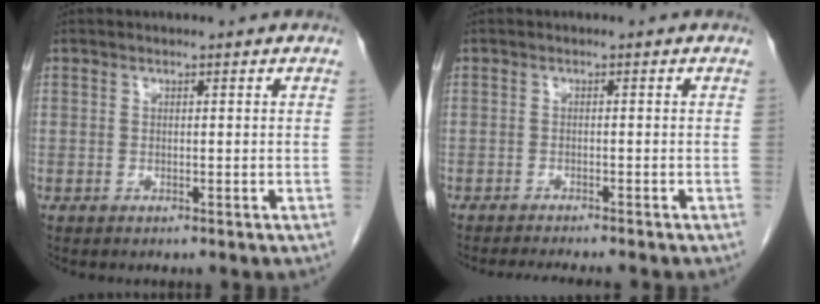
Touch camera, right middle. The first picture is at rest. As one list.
[{"total": 5.8, "force": [-5.2, 0.3, 2.6], "torque": [-0.031, -0.012, -0.076]}]